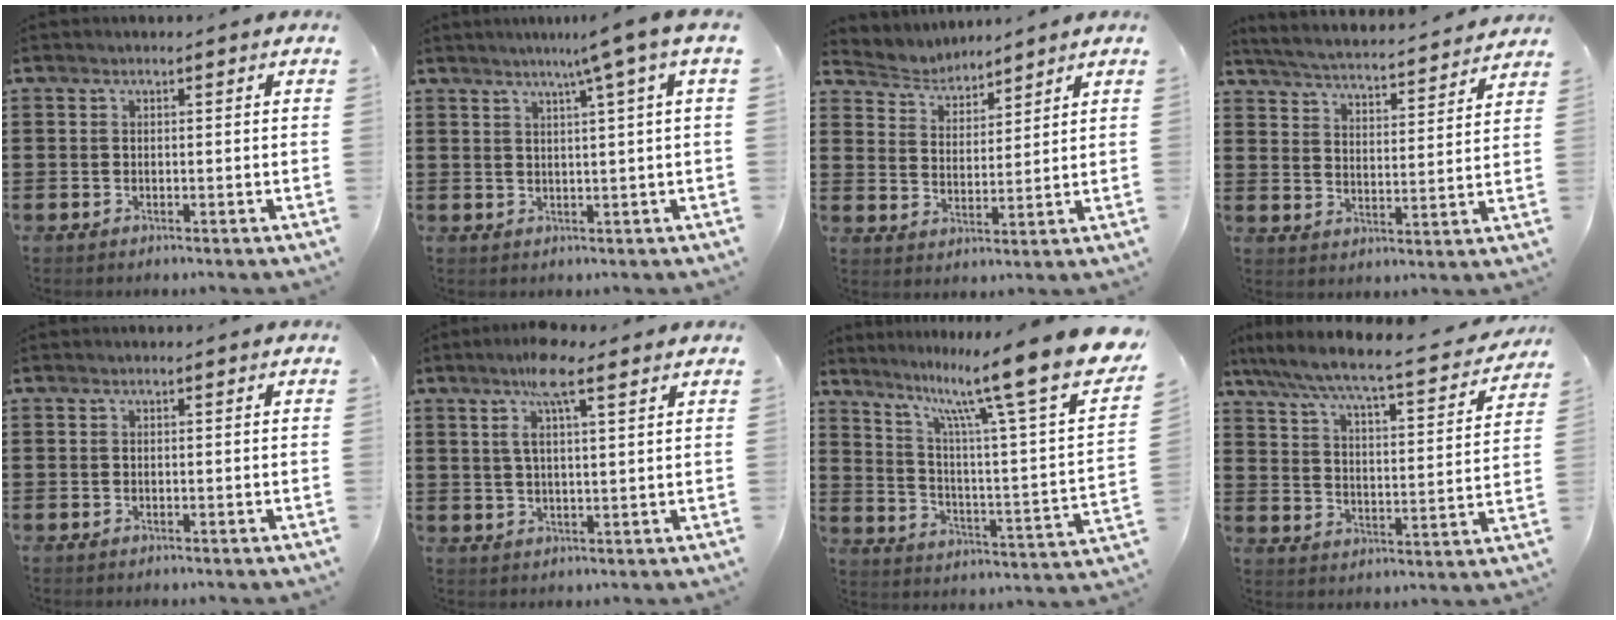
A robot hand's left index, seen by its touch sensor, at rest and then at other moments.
{"total": 5.1, "force": [2.5, -1.2, 4.2], "torque": [-0.084, -0.003, 0.038]}
{"total": 3.7, "force": [3.6, 0.7, -0.4], "torque": [-0.012, -0.016, 0.062]}
{"total": 3.9, "force": [3.8, -0.6, 0.6], "torque": [-0.033, -0.037, 0.057]}
{"total": 0.0}
{"total": 7.2, "force": [4.4, 1.0, 5.6], "torque": [-0.113, 0.003, 0.073]}
{"total": 14.9, "force": [11.1, 0.6, 10.0], "torque": [-0.192, -0.080, 0.172]}
{"total": 6.4, "force": [5.7, 0.1, 2.8], "torque": [-0.083, -0.045, 0.091]}